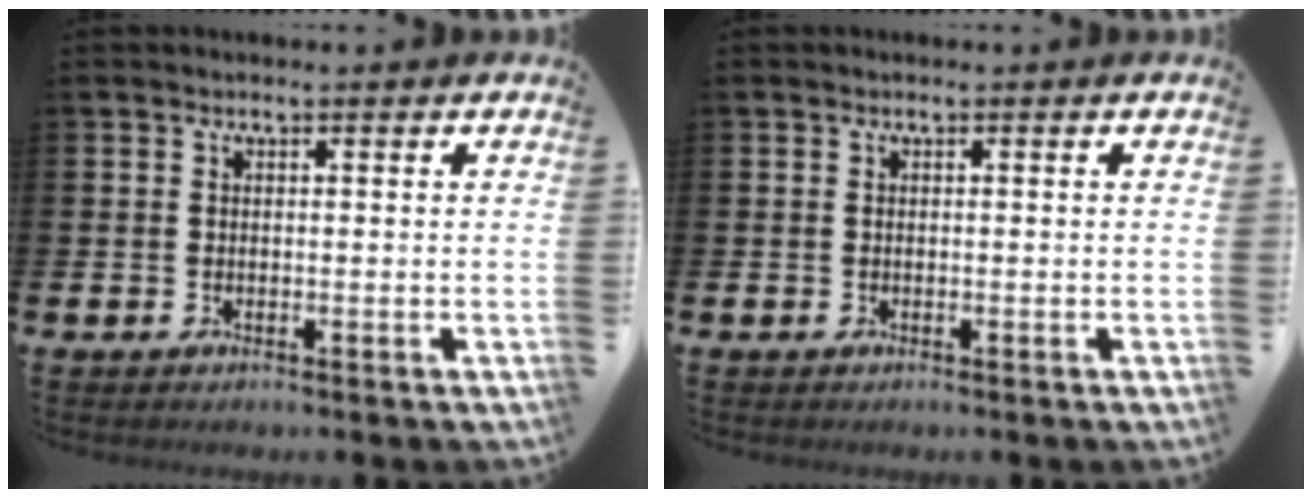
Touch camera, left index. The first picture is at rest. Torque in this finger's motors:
{"motor_torque": [0.00, 0.00, 0.00, 0.01]}